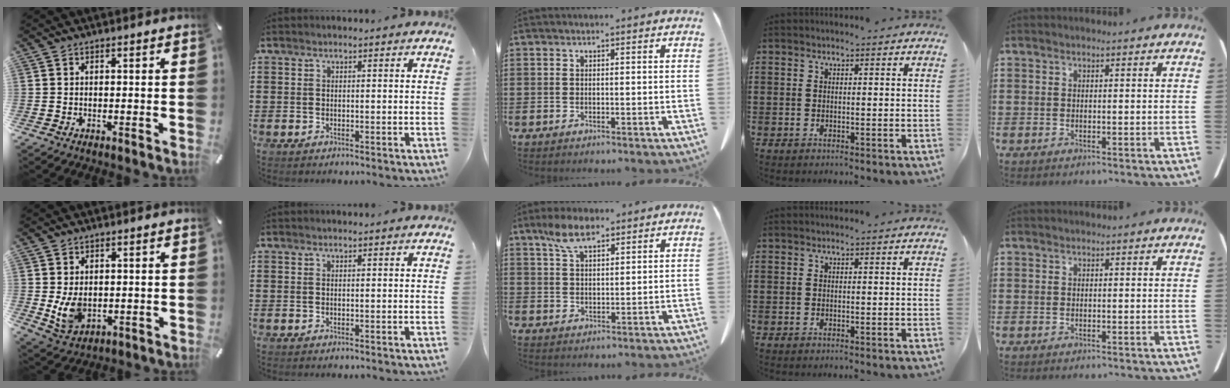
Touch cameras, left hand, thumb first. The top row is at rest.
{"thumb": {"total": 6.7, "force": [0.6, 5.1, 4.3], "torque": [-0.094, -0.008, 0.010]}, "middle": {"total": 6.0, "force": [3.9, 2.5, 3.8], "torque": [-0.086, 0.004, 0.074]}}